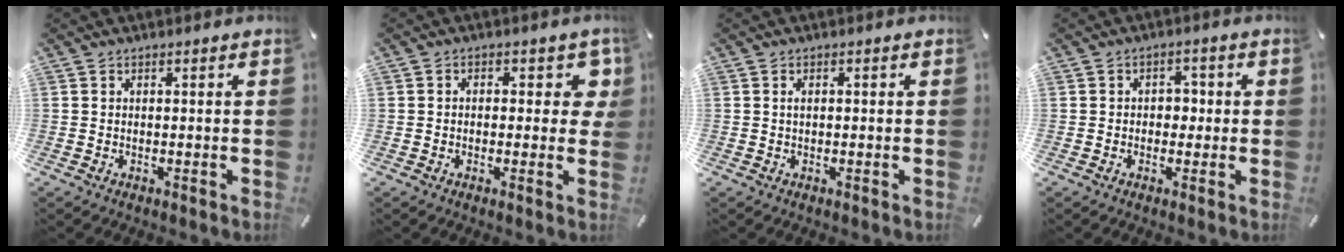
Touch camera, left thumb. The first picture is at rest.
{"total": 5.8, "force": [1.1, 3.8, 4.2], "torque": [-0.042, -0.002, 0.013]}
{"total": 0.8, "force": [0.0, 0.4, 0.7], "torque": [-0.015, 0.001, 0.000]}
{"total": 3.0, "force": [-0.7, 2.4, 1.6], "torque": [-0.025, 0.007, -0.020]}